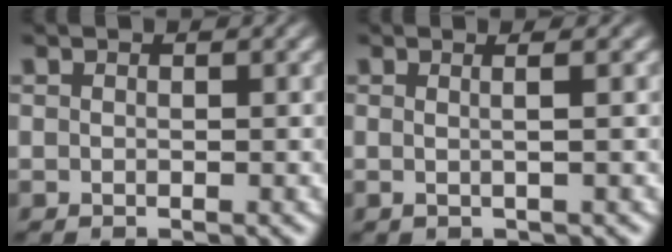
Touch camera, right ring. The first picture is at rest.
{"total": 1.5, "force": [0.2, -0.6, 1.4], "torque": [-0.022, 0.001, 0.004]}